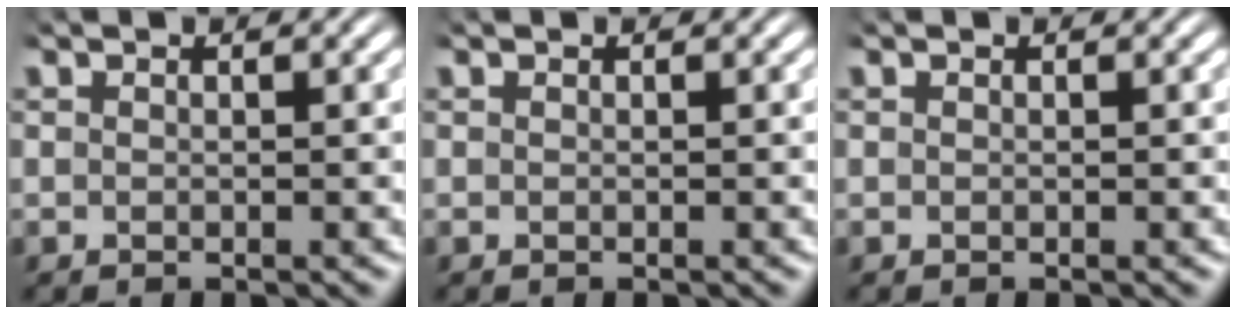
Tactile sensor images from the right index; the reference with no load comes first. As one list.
[{"total": 0.0}, {"total": 0.0}]